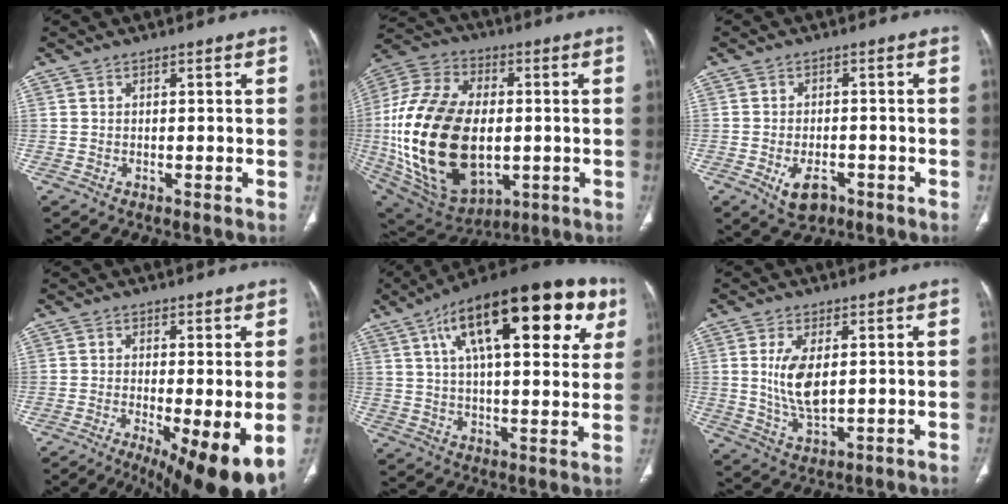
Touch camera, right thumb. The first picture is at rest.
{"total": 30.3, "force": [-2.1, 18.5, 23.9], "torque": [-0.478, -0.005, -0.011]}
{"total": 5.5, "force": [-2.5, 3.3, 3.5], "torque": [-0.055, 0.009, -0.035]}
{"total": 12.9, "force": [-4.7, 3.0, 11.7], "torque": [-0.160, -0.019, -0.067]}
{"total": 28.4, "force": [12.1, 11.1, 23.2], "torque": [-0.323, 0.009, 0.177]}
{"total": 8.3, "force": [1.3, 3.9, 7.2], "torque": [-0.142, -0.016, 0.035]}